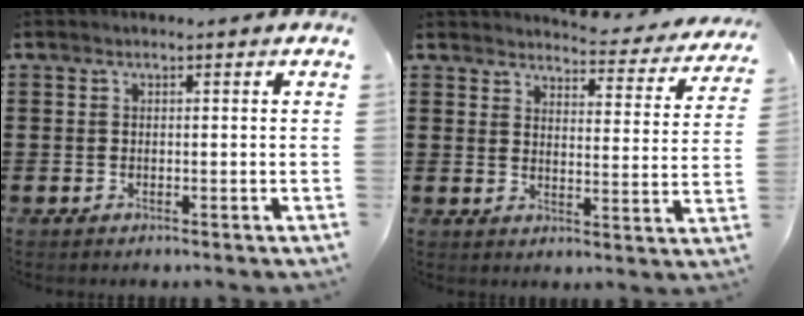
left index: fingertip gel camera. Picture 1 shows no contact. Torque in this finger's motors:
{"motor_torque": [2.14, 0.00, 0.43, 0.05]}